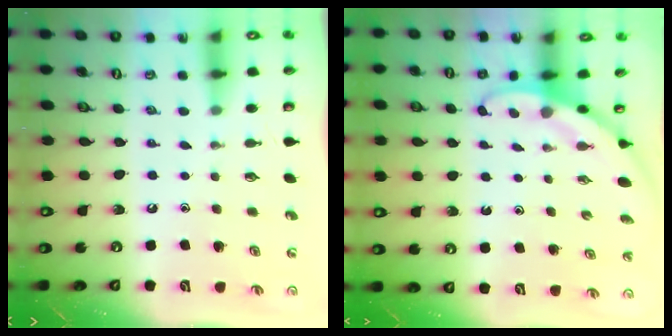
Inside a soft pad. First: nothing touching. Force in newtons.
{"total": 2.8, "press": 2.8, "slide": 0.0}